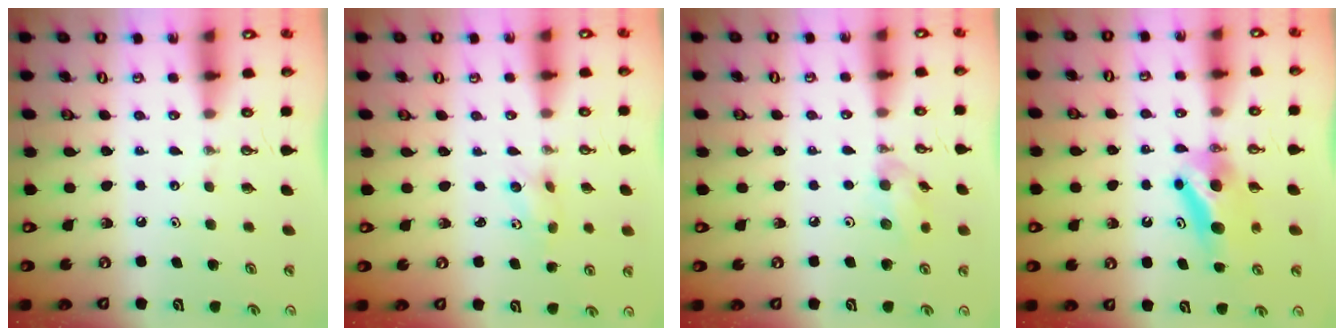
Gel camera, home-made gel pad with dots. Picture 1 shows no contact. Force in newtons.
{"total": 4.6, "press": 4.2, "slide": 2.0}
{"total": 7.2, "press": 7.1, "slide": 0.6}
{"total": 7.9, "press": 5.4, "slide": 5.7}